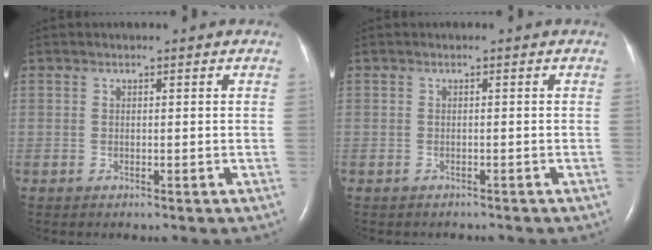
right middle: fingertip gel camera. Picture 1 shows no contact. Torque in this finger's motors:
{"motor_torque": [0.00, -0.05, -0.07, 0.00]}